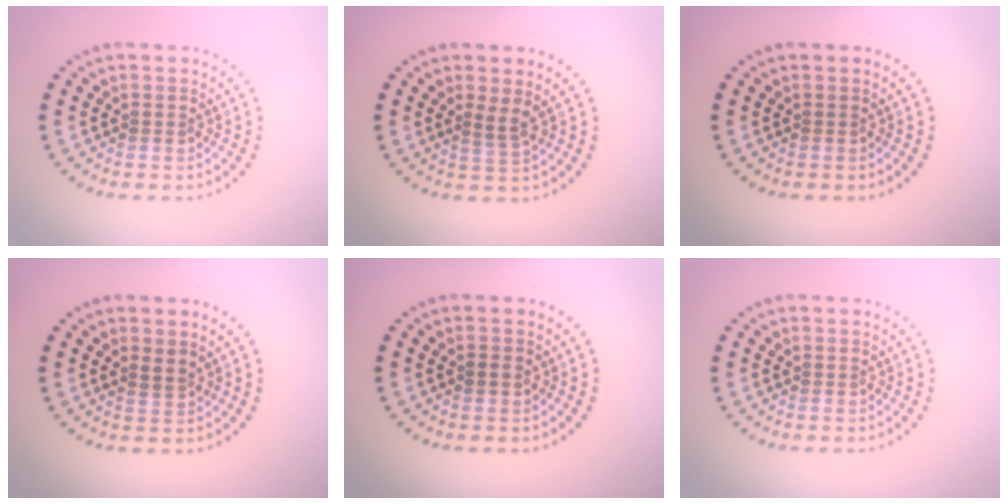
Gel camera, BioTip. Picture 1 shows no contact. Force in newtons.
{"total": 1.3, "press": 1.0, "slide": 0.9}
{"total": 0.0}
{"total": 1.2, "press": 0.9, "slide": 0.8}
{"total": 0.8, "press": 0.7, "slide": 0.4}
{"total": 0.0}